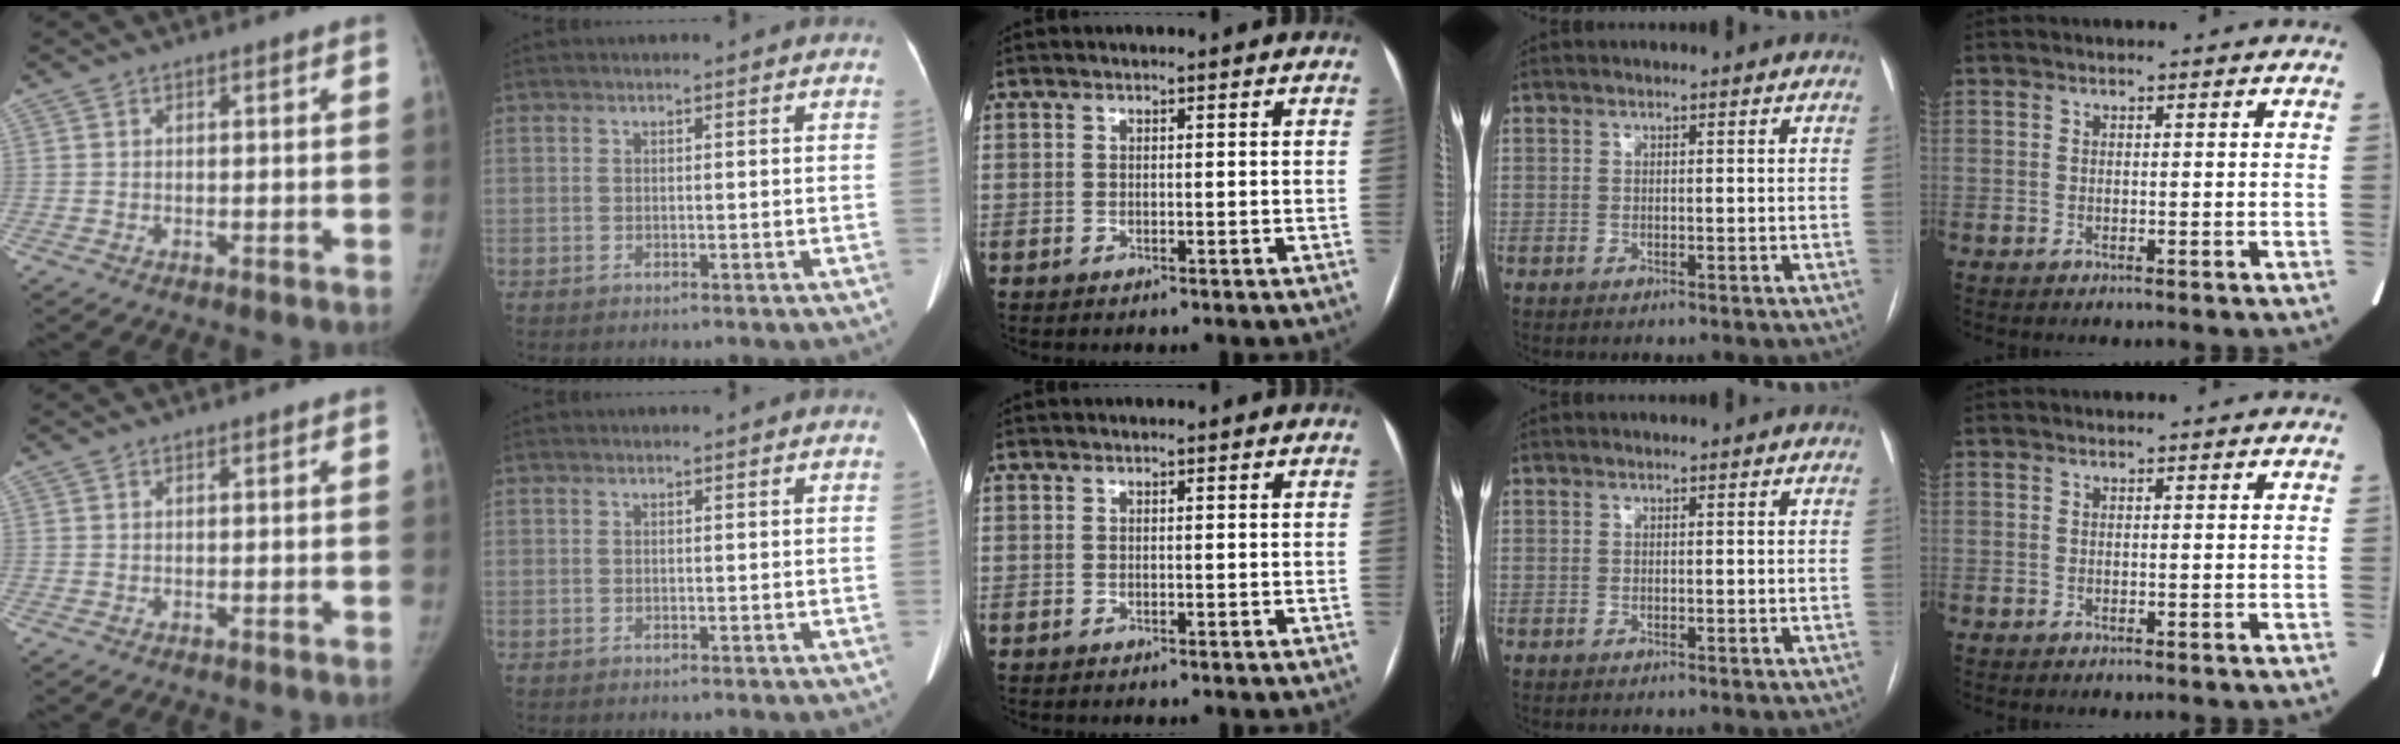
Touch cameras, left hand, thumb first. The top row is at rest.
{}